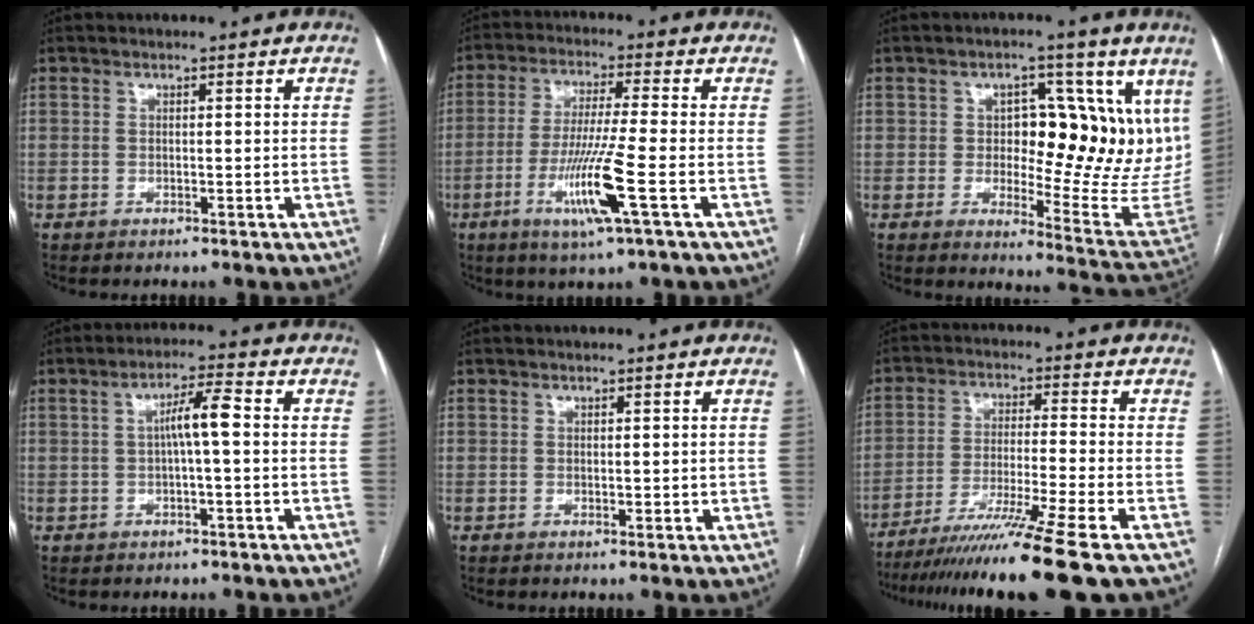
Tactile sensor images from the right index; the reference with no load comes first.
{"total": 10.2, "force": [-3.6, -1.0, 9.5], "torque": [-0.187, -0.019, -0.070]}
{"total": 16.0, "force": [5.4, 7.4, 13.1], "torque": [-0.158, 0.005, 0.078]}
{"total": 4.8, "force": [0.3, 0.5, 4.8], "torque": [-0.083, 0.015, 0.004]}
{"total": 0.8, "force": [0.2, 0.6, 0.5], "torque": [-0.004, -0.001, 0.004]}
{"total": 14.0, "force": [-10.5, -2.9, 8.9], "torque": [-0.151, -0.047, -0.172]}